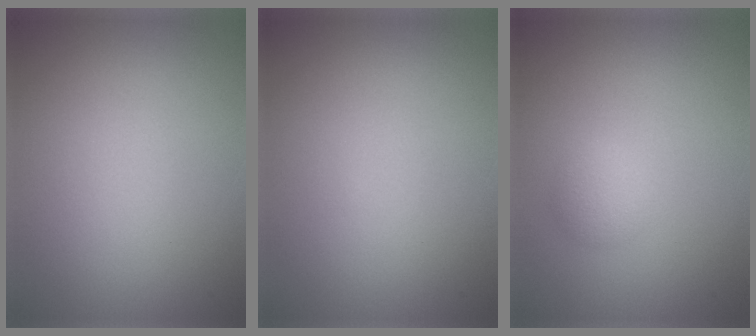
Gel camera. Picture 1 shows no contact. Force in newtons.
{"total": 0.0}
{"total": 1.9, "press": 1.9, "slide": 0.1}